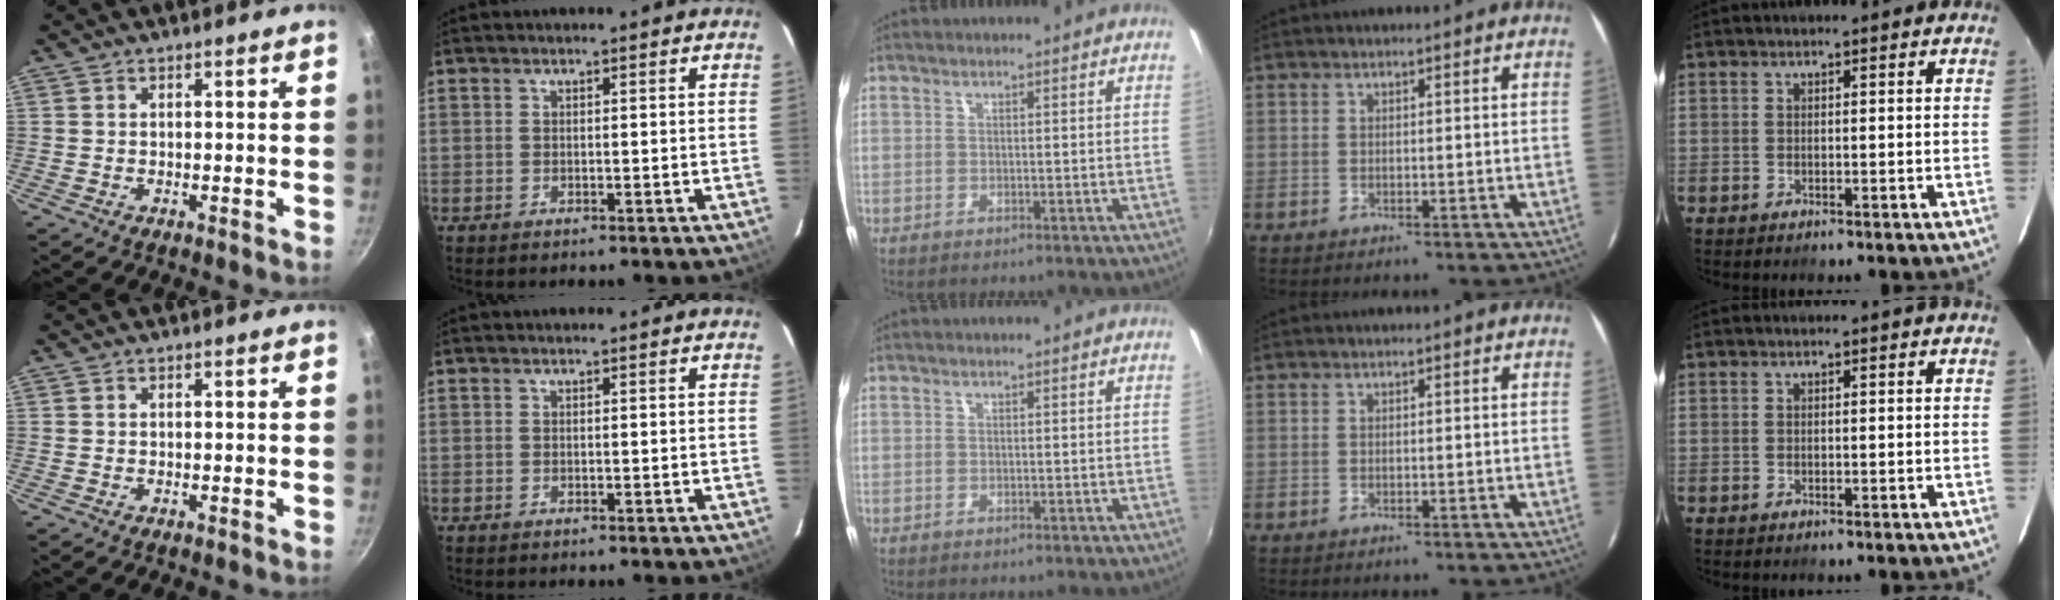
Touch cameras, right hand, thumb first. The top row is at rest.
{}